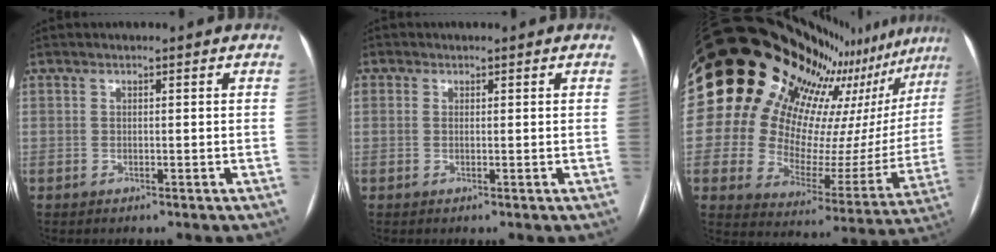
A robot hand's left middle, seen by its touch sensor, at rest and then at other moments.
{"total": 1.4, "force": [0.4, 1.1, 0.8], "torque": [-0.028, 0.009, 0.009]}
{"total": 26.9, "force": [21.6, 9.5, 12.8], "torque": [-0.227, -0.040, 0.298]}